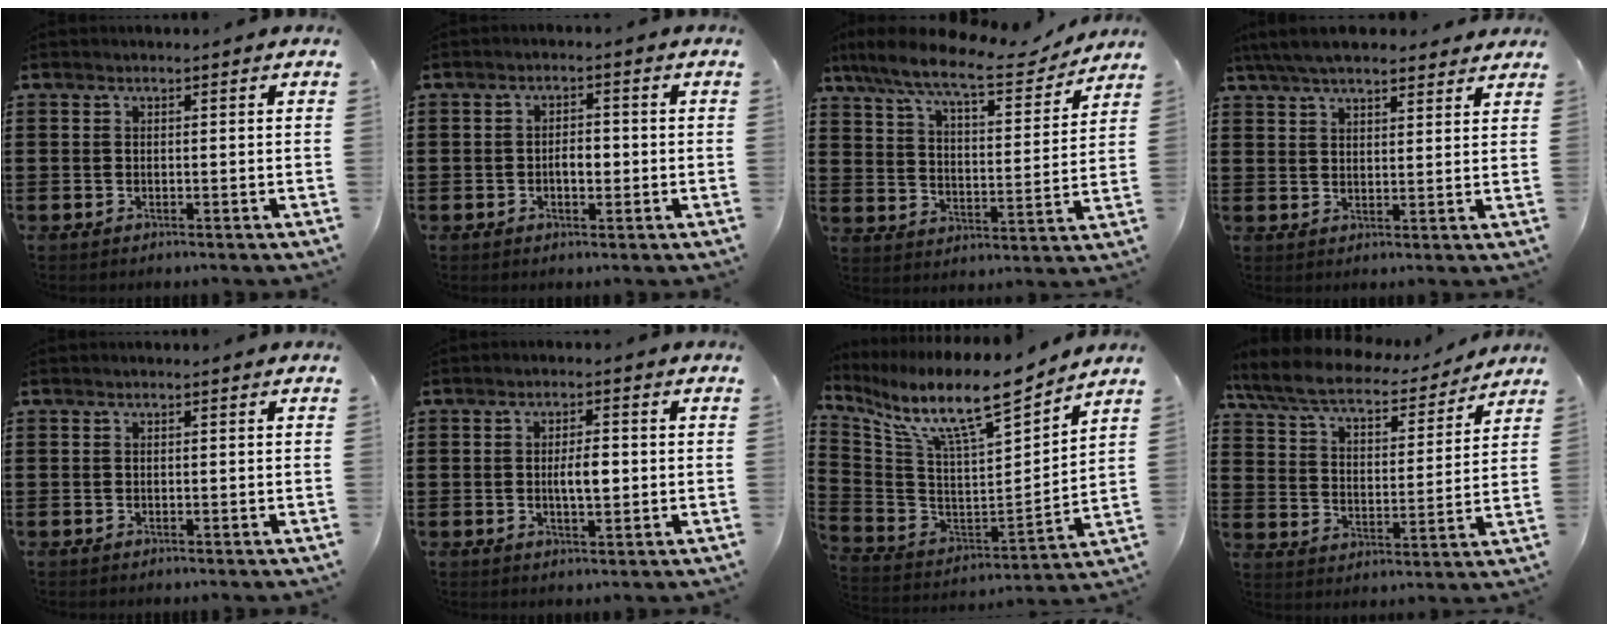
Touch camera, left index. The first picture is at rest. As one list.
[{"total": 2.9, "force": [-0.5, 1.4, 2.5], "torque": [-0.041, 0.001, -0.014]}, {"total": 10.1, "force": [8.5, 1.1, 5.3], "torque": [-0.136, -0.041, 0.143]}, {"total": 5.9, "force": [5.2, 1.3, 2.4], "torque": [-0.061, -0.006, 0.099]}, {"total": 0.0}, {"total": 3.8, "force": [0.0, 1.3, 3.6], "torque": [-0.060, -0.002, -0.003]}, {"total": 11.9, "force": [9.3, 1.4, 7.3], "torque": [-0.169, -0.069, 0.154]}, {"total": 7.3, "force": [6.5, 1.1, 3.1], "torque": [-0.088, -0.039, 0.110]}]